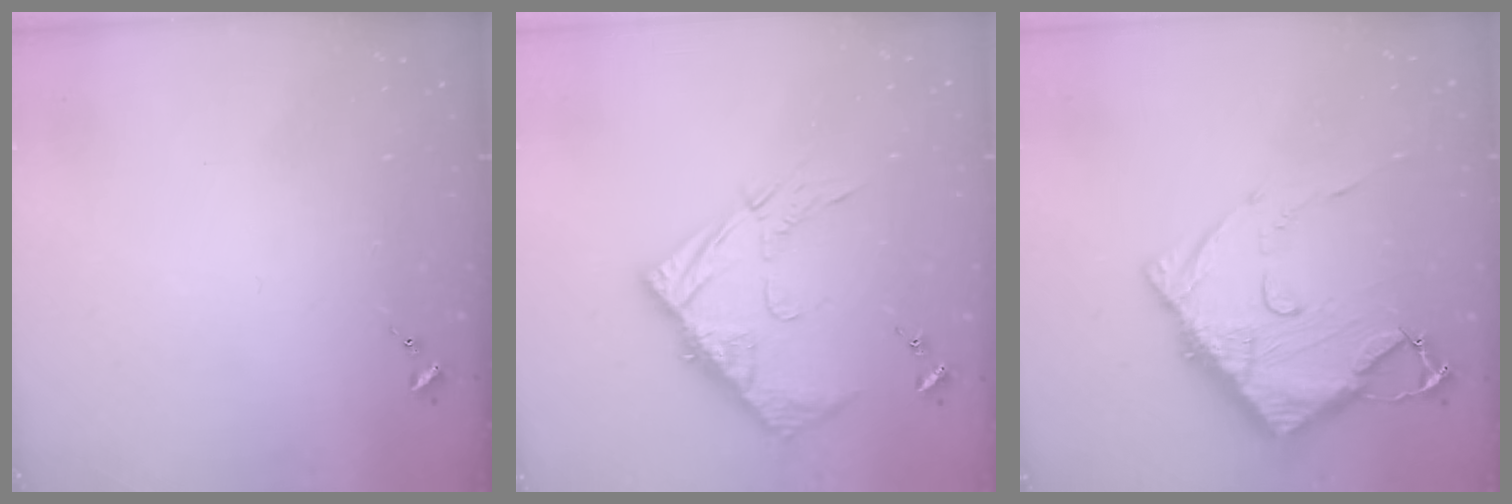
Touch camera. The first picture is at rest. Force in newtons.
{"total": 13.4, "press": 13.4, "slide": 1.0}
{"total": 14.3, "press": 14.2, "slide": 1.3}